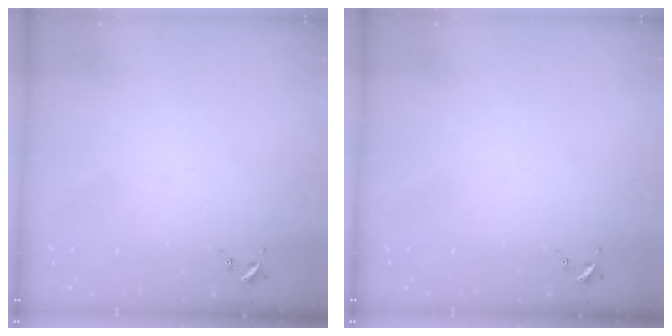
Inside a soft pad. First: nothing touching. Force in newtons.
{"total": 0.0}